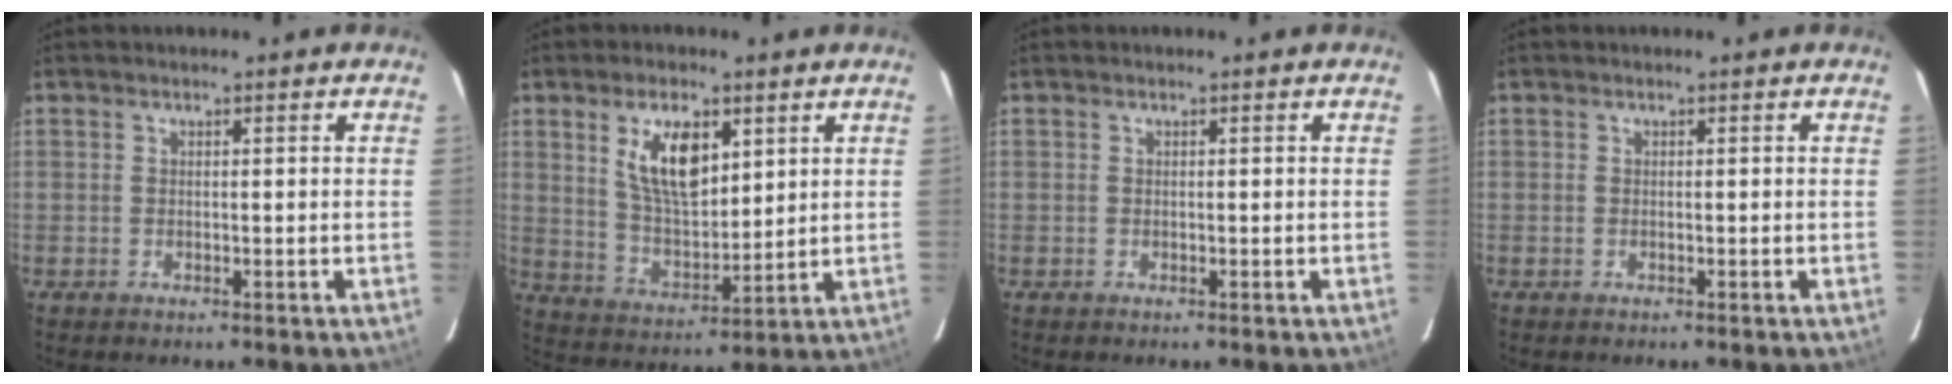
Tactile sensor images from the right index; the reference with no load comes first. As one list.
[{"total": 11.1, "force": [4.7, 5.1, 8.7], "torque": [-0.158, 0.003, 0.098]}, {"total": 0.0}, {"total": 0.0}]